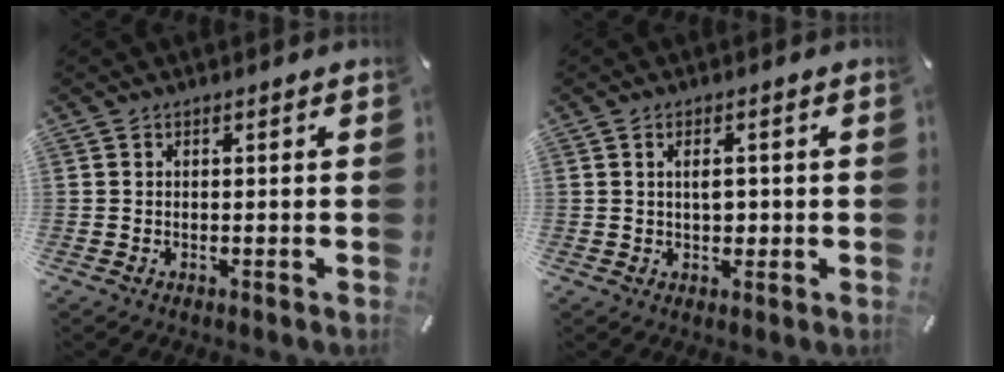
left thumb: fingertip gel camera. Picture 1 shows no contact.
{"total": 3.4, "force": [0.2, 1.9, 2.7], "torque": [-0.039, 0.000, -0.001]}